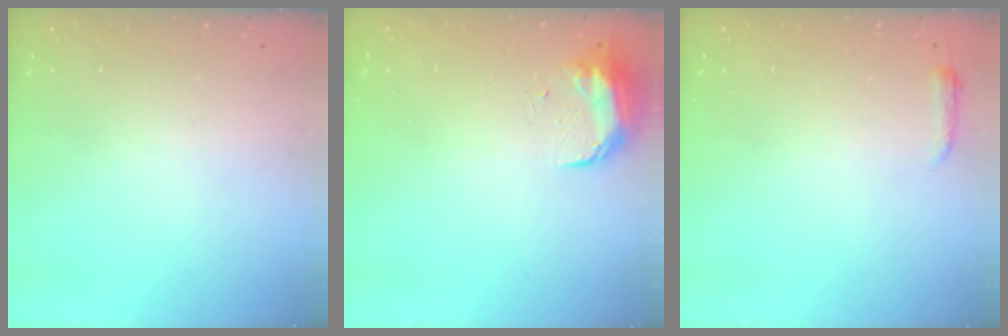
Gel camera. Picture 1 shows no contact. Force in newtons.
{"total": 8.9, "press": 8.9, "slide": 0.8}
{"total": 3.0, "press": 2.9, "slide": 0.6}